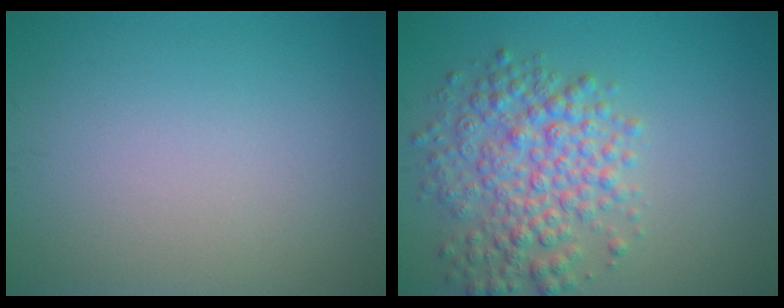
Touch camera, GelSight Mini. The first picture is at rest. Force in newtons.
{"total": 5.5, "press": 5.5, "slide": 0.2}